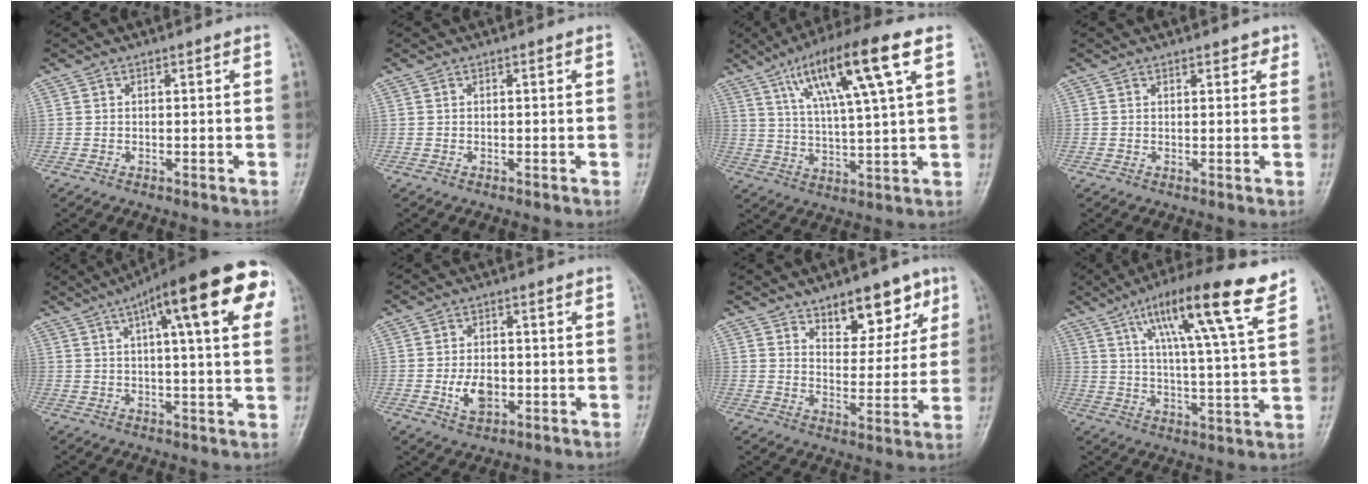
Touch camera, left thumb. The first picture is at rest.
{"total": 0.0}
{"total": 16.7, "force": [7.6, 2.6, 14.7], "torque": [-0.256, -0.008, 0.129]}
{"total": 2.0, "force": [1.4, 1.1, 1.0], "torque": [0.004, -0.005, 0.013]}
{"total": 20.5, "force": [8.1, 5.0, 18.2], "torque": [-0.250, 0.022, 0.105]}
{"total": 3.9, "force": [-1.1, 2.5, 2.7], "torque": [-0.044, 0.000, -0.016]}
{"total": 11.0, "force": [6.6, 5.8, 6.6], "torque": [-0.051, -0.039, 0.101]}
{"total": 17.3, "force": [10.0, 2.2, 14.0], "torque": [-0.217, -0.033, 0.160]}